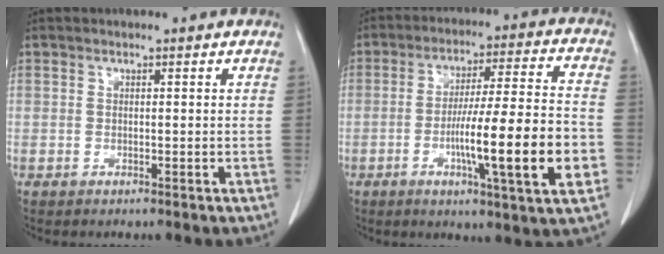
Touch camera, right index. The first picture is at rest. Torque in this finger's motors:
{"motor_torque": [1.89, -0.25, 1.05, 0.15]}